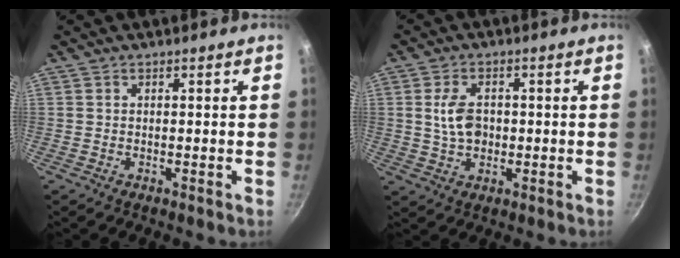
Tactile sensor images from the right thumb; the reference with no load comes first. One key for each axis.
{"total": 6.5, "fx": 0.4, "fy": 4.4, "fz": 4.8, "tx": -0.076, "ty": 0.006, "tz": 0.007}